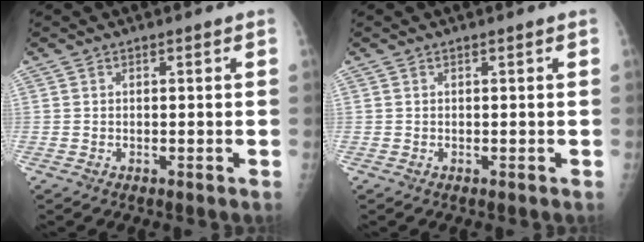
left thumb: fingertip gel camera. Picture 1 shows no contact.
{"total": 0.0}